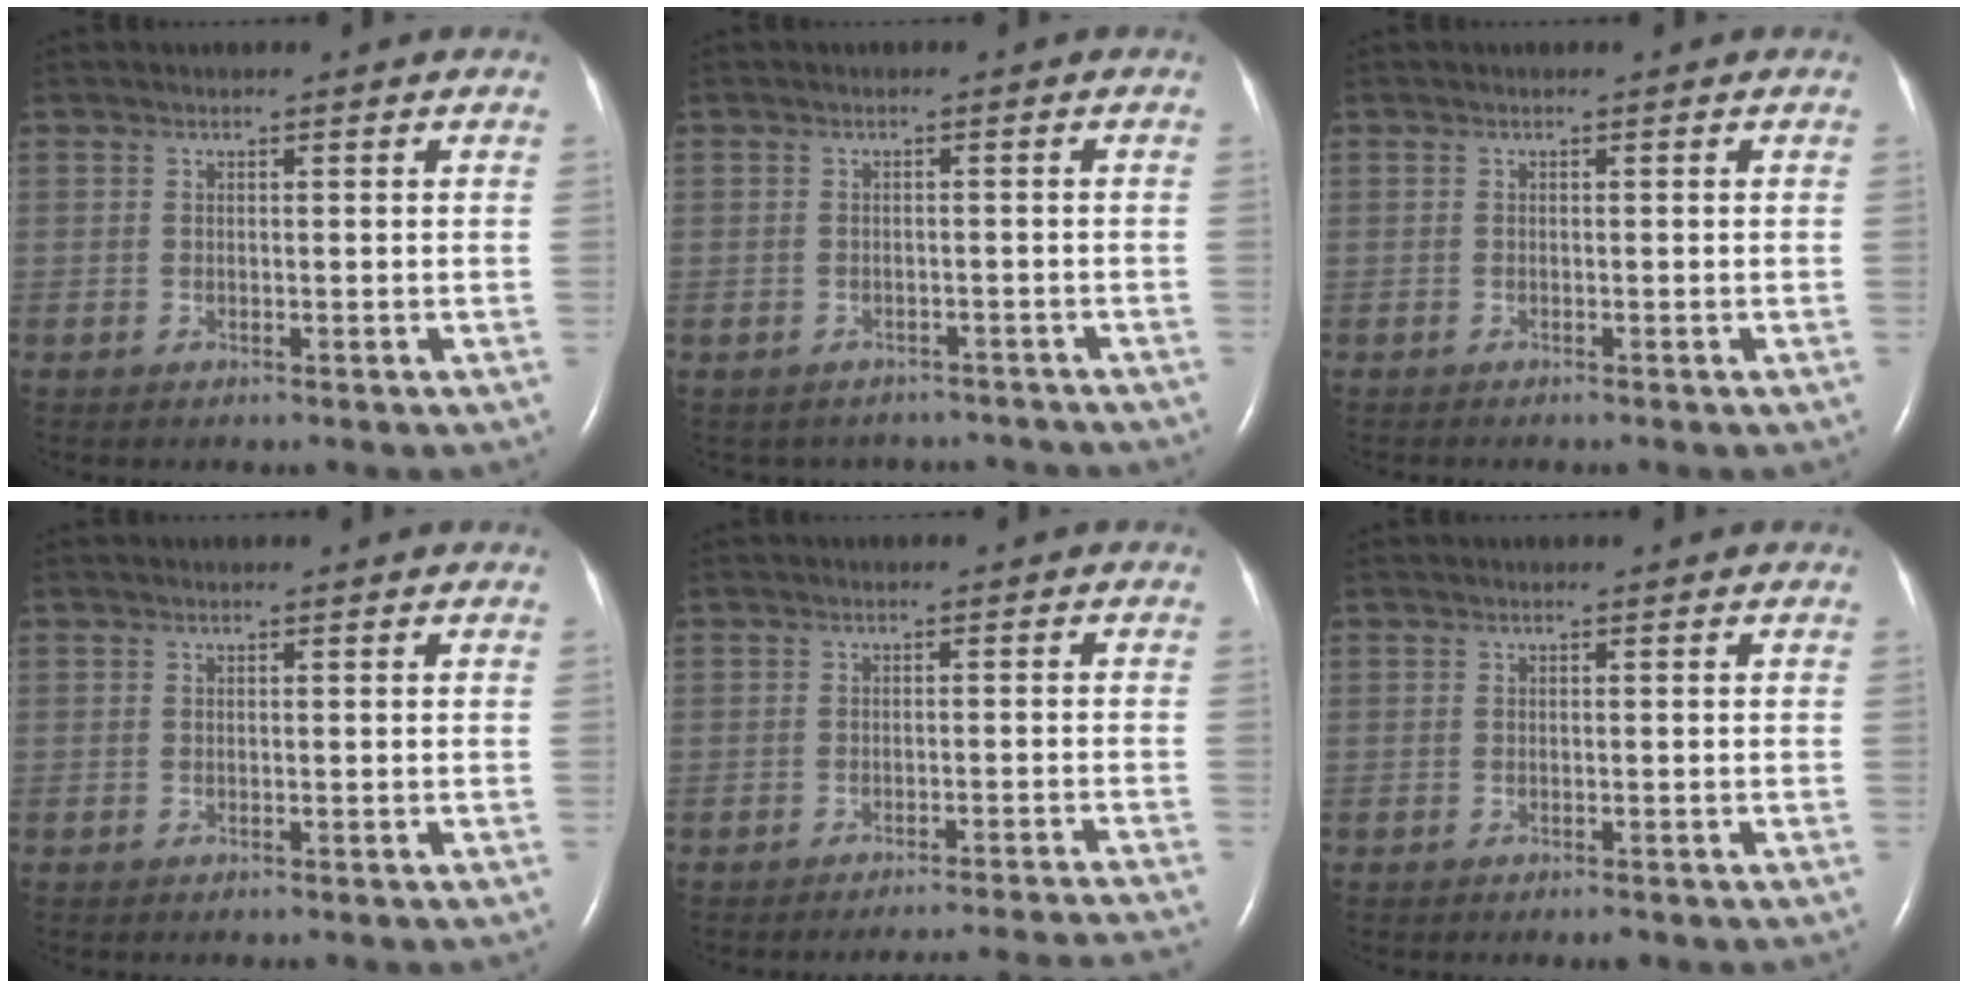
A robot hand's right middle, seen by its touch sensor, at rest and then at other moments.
{"total": 6.5, "force": [-5.9, 2.8, 0.1], "torque": [-0.003, 0.015, -0.060]}
{"total": 1.3, "force": [-1.1, 0.1, 0.6], "torque": [-0.008, -0.002, -0.012]}
{"total": 0.0}
{"total": 12.1, "force": [-11.6, -2.5, 2.5], "torque": [-0.007, -0.019, -0.136]}
{"total": 0.8, "force": [-0.6, 0.1, 0.5], "torque": [-0.009, -0.002, -0.006]}